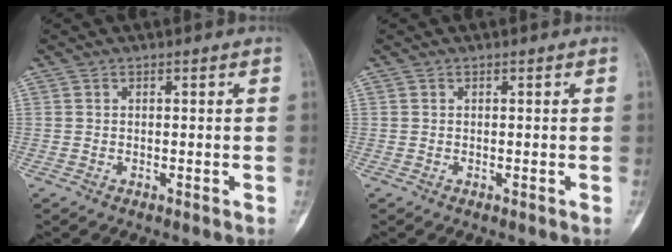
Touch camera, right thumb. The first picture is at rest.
{"total": 0.0}